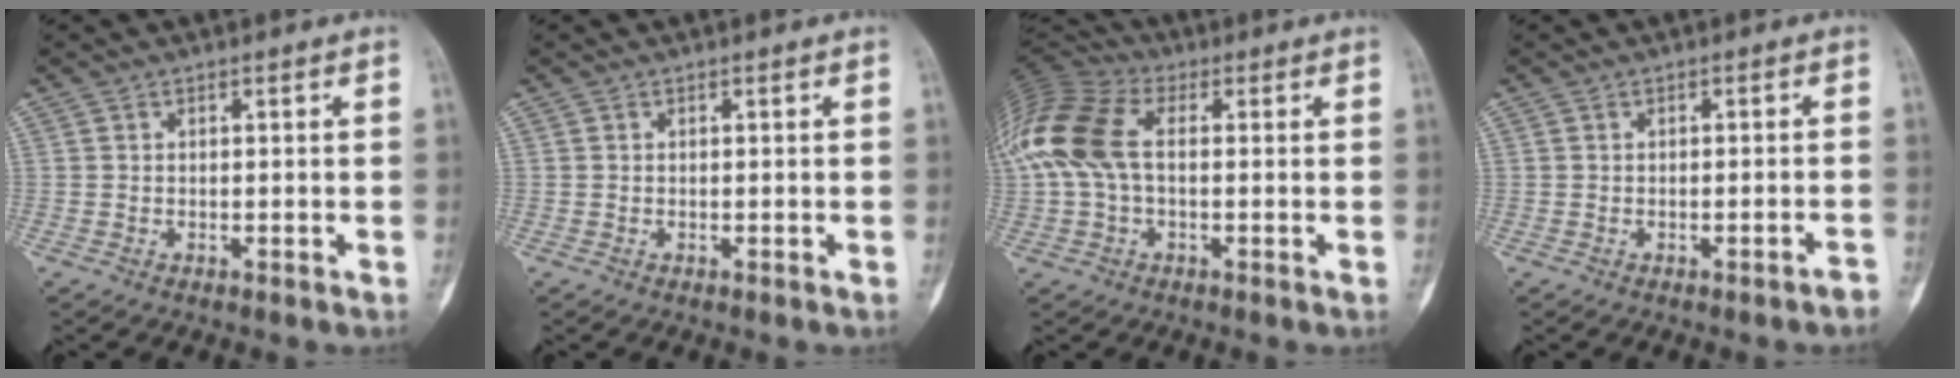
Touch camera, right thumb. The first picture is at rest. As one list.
[{"total": 0.0}, {"total": 16.3, "force": [1.3, 9.8, 12.9], "torque": [-0.310, 0.031, 0.019]}, {"total": 1.7, "force": [-1.4, -0.1, 0.9], "torque": [-0.017, 0.008, -0.014]}]